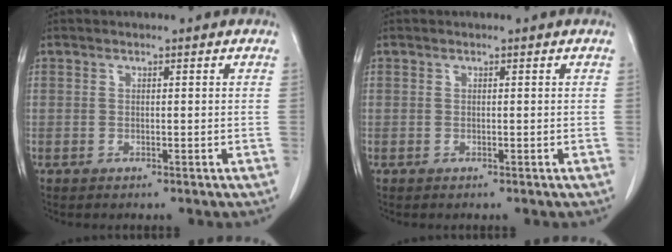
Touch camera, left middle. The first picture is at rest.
{"total": 0.0}